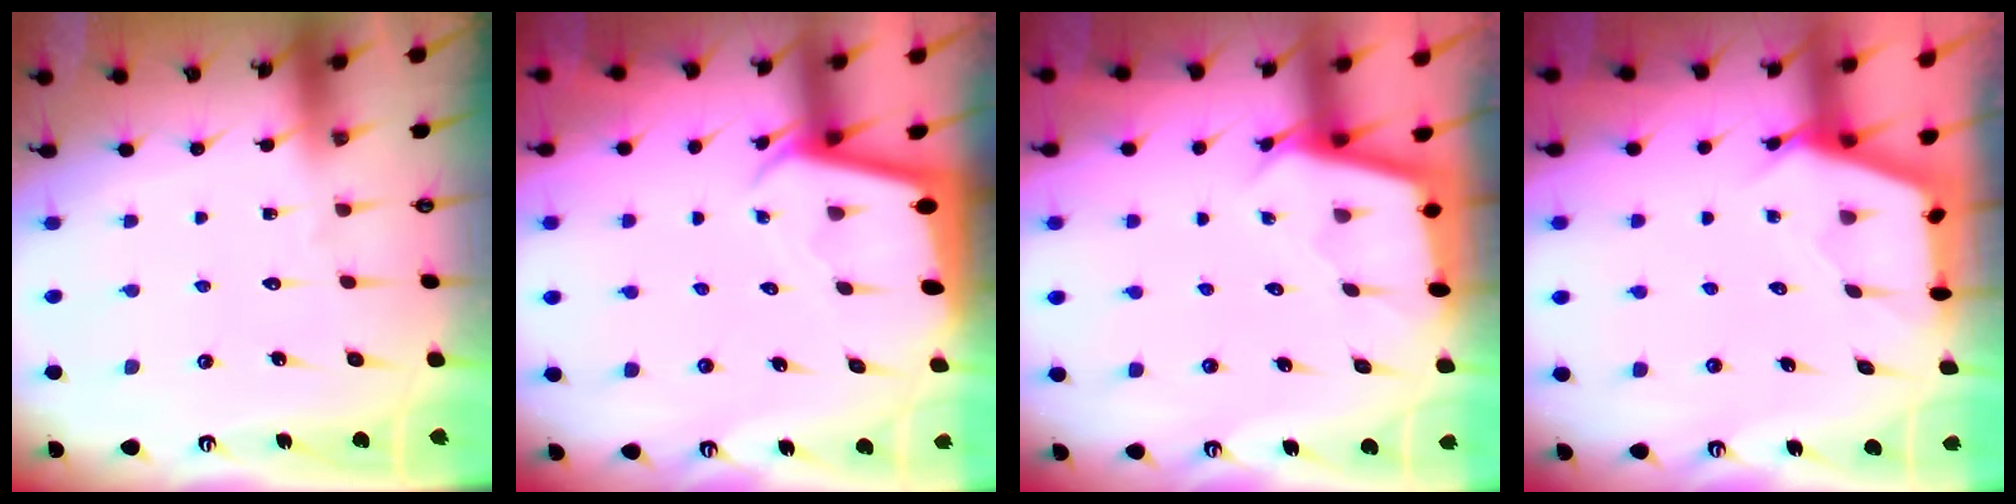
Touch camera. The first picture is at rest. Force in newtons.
{"total": 2.0, "press": 2.0, "slide": 0.1}
{"total": 2.4, "press": 2.4, "slide": 0.2}
{"total": 2.8, "press": 2.7, "slide": 0.4}